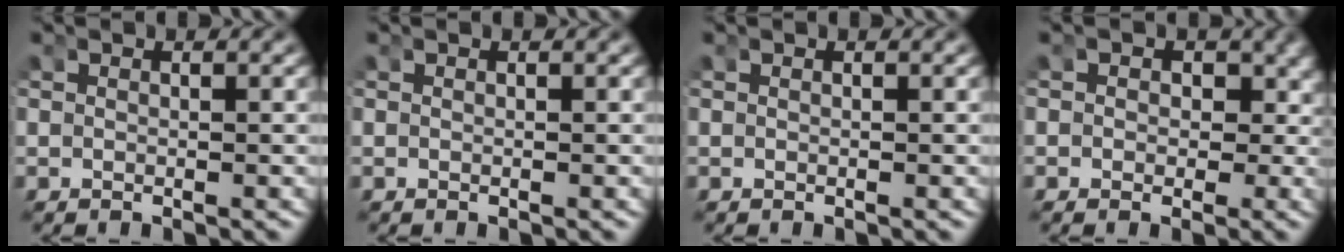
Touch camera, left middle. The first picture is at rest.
{"total": 0.0}
{"total": 0.0}
{"total": 4.6, "force": [-0.1, 3.8, 2.6], "torque": [-0.020, 0.002, -0.013]}